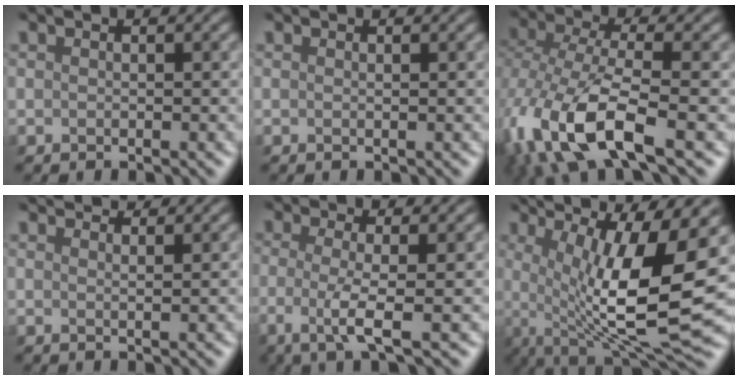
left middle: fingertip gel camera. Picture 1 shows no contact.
{"total": 0.0}
{"total": 10.7, "force": [-4.7, 4.7, 8.5], "torque": [-0.190, -0.018, -0.089]}
{"total": 2.8, "force": [2.5, 0.8, 1.2], "torque": [-0.010, 0.002, 0.009]}
{"total": 3.9, "force": [-1.0, 0.8, 3.7], "torque": [-0.078, -0.011, -0.030]}
{"total": 13.7, "force": [0.9, 3.6, 13.2], "torque": [-0.194, -0.006, 0.015]}